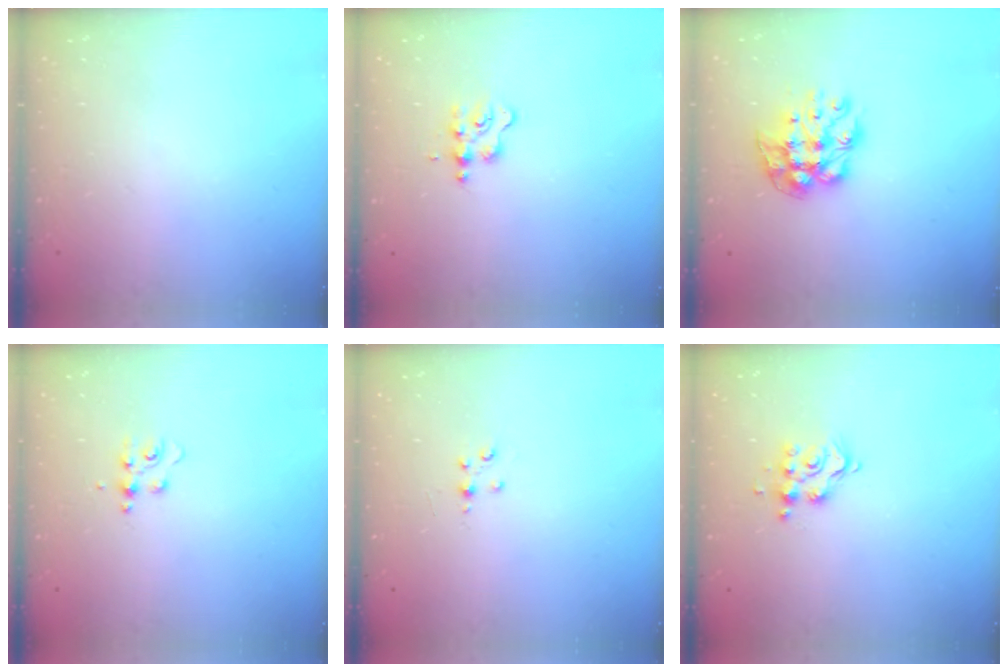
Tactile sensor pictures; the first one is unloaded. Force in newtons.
{"total": 2.4, "press": 2.4, "slide": 0.3}
{"total": 11.2, "press": 11.2, "slide": 0.9}
{"total": 4.9, "press": 4.8, "slide": 0.5}
{"total": 2.7, "press": 2.7, "slide": 0.4}
{"total": 9.8, "press": 9.8, "slide": 0.8}